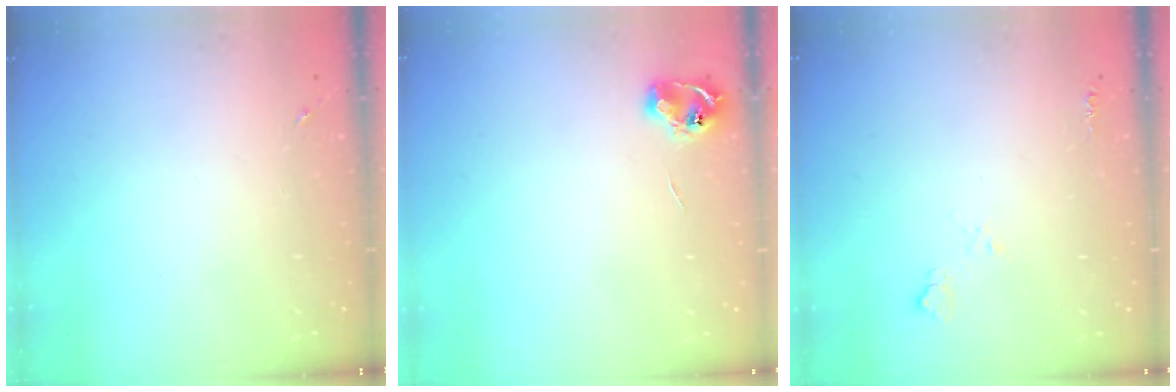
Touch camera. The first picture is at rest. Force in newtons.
{"total": 6.0, "press": 6.0, "slide": 0.7}
{"total": 5.0, "press": 5.0, "slide": 0.6}